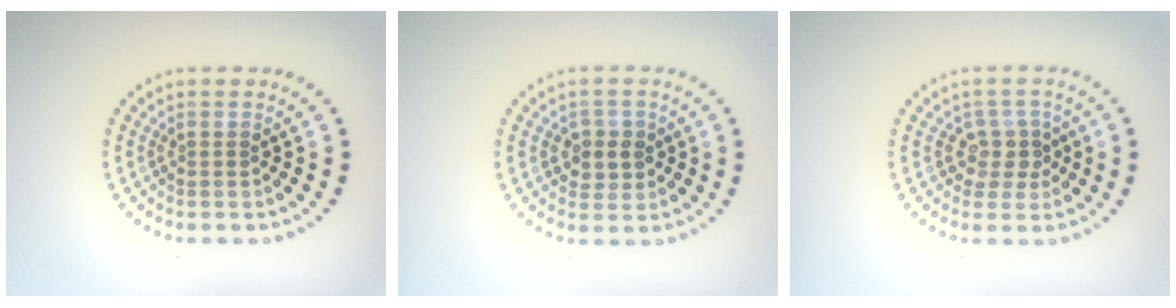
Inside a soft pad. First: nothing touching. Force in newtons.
{"total": 2.3, "press": 2.2, "slide": 0.6}
{"total": 2.2, "press": 1.8, "slide": 1.2}